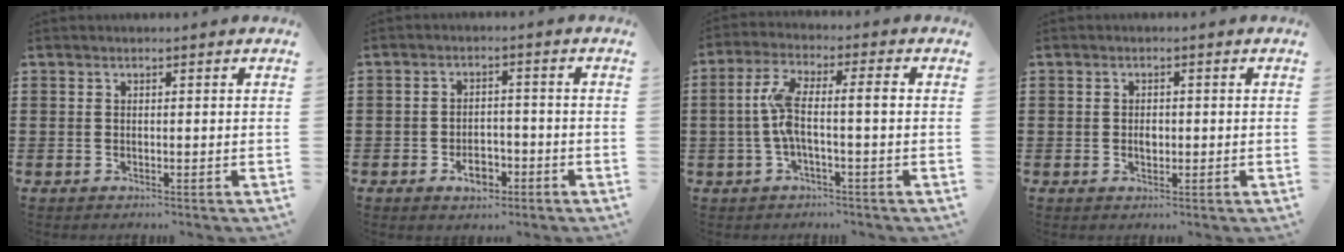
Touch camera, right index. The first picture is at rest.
{"total": 4.7, "force": [-2.5, 2.7, 2.9], "torque": [-0.041, 0.006, -0.047]}
{"total": 6.4, "force": [-0.7, 1.3, 6.3], "torque": [-0.135, -0.002, -0.023]}
{"total": 1.7, "force": [-0.1, 0.9, 1.5], "torque": [-0.031, 0.001, -0.002]}